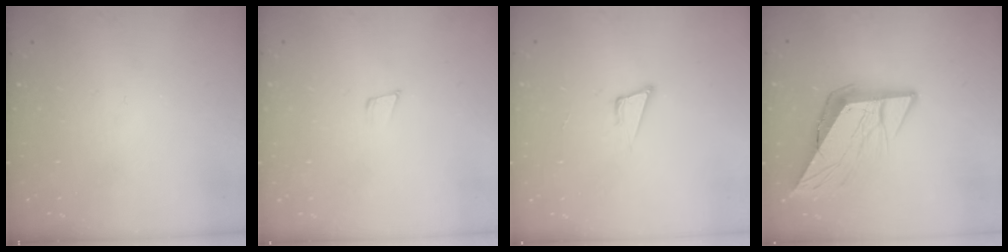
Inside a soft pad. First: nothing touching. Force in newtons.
{"total": 4.9, "press": 4.7, "slide": 1.0}
{"total": 5.1, "press": 3.9, "slide": 3.2}
{"total": 11.7, "press": 11.6, "slide": 1.4}